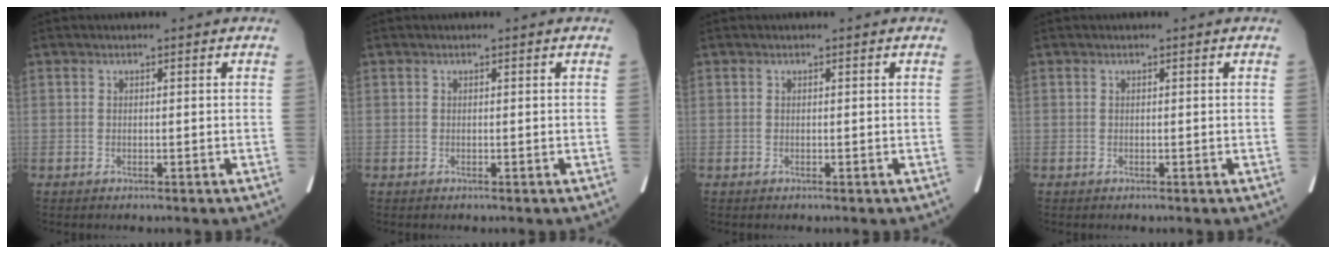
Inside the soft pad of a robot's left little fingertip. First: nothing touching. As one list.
[{"total": 0.0}, {"total": 0.0}, {"total": 0.0}]